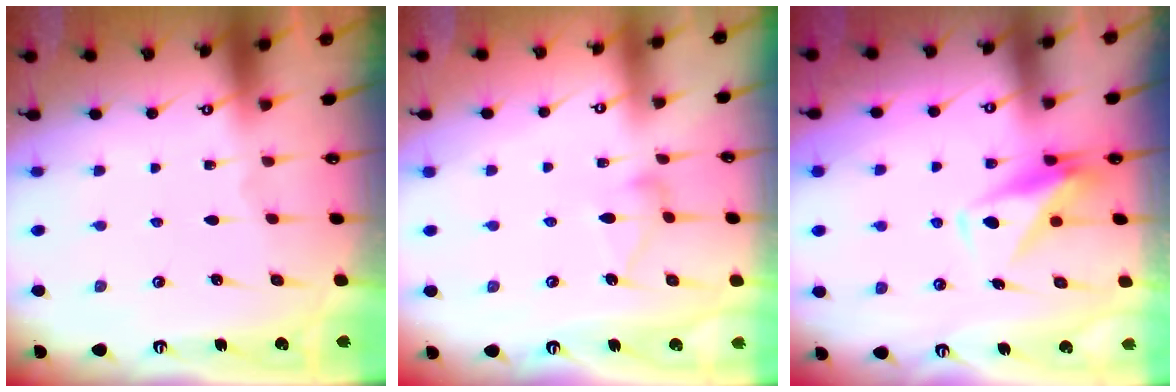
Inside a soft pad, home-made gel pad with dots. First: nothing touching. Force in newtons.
{"total": 7.9, "press": 7.9, "slide": 0.2}
{"total": 8.1, "press": 8.1, "slide": 0.4}